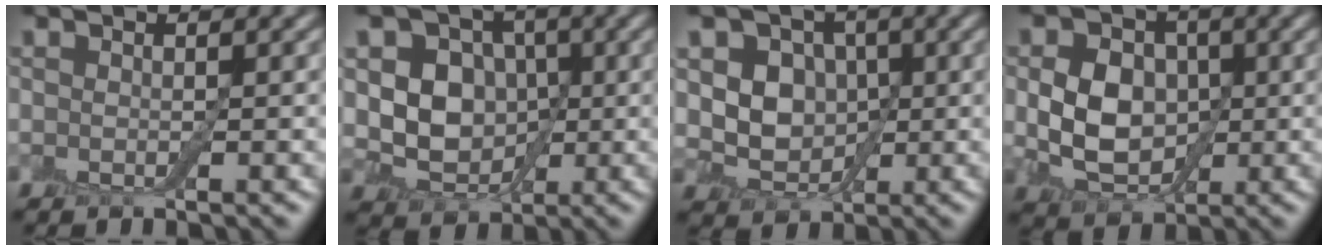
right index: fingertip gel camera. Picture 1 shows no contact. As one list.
[{"total": 6.2, "force": [0.4, 5.3, 3.2], "torque": [-0.039, 0.003, -0.007]}, {"total": 5.5, "force": [0.7, 4.6, 2.9], "torque": [-0.033, 0.007, -0.005]}, {"total": 5.5, "force": [0.0, 4.2, 3.6], "torque": [-0.070, -0.002, 0.001]}]